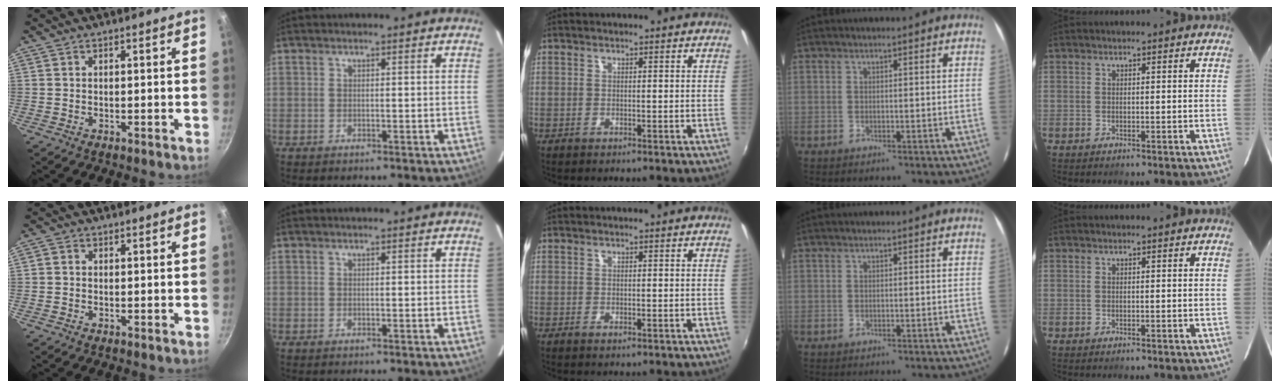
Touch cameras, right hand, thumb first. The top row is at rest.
{"thumb": {"total": 0.8, "force": [-0.1, 0.8, 0.4], "torque": [-0.007, 0.004, -0.003]}, "middle": {"total": 0.7, "force": [-0.4, 0.4, 0.5], "torque": [-0.007, -0.004, -0.007]}}